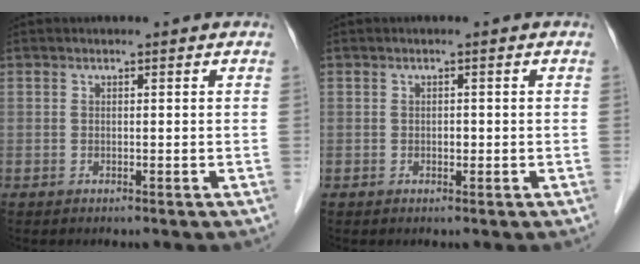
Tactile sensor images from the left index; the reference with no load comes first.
{"total": 0.7, "force": [-0.2, 0.5, 0.5], "torque": [-0.008, 0.002, -0.004]}